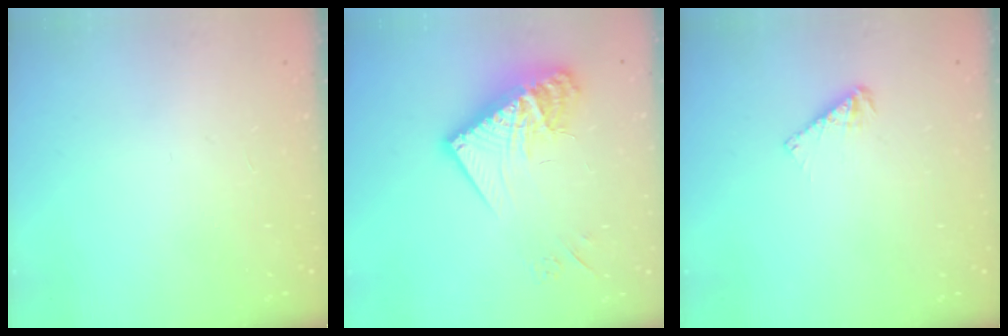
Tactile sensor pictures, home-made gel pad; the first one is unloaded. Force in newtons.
{"total": 18.4, "press": 18.3, "slide": 1.6}
{"total": 3.9, "press": 3.9, "slide": 0.2}